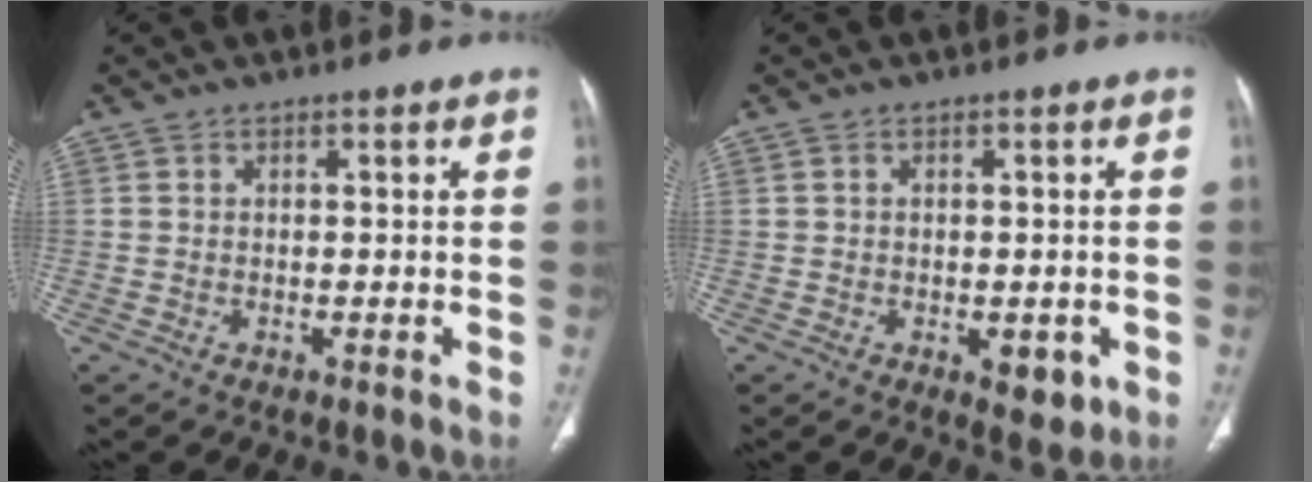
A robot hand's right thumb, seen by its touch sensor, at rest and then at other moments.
{"total": 4.4, "force": [-1.4, 2.5, 3.3], "torque": [-0.023, -0.002, -0.012]}